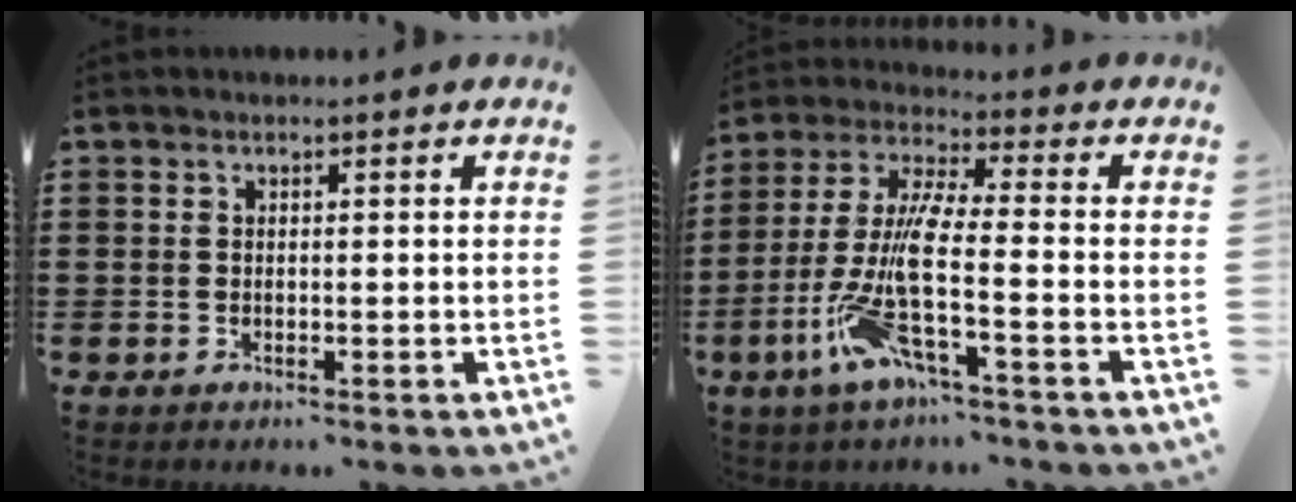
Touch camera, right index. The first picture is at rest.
{"total": 9.8, "force": [-3.6, 1.3, 9.0], "torque": [-0.213, -0.025, -0.082]}